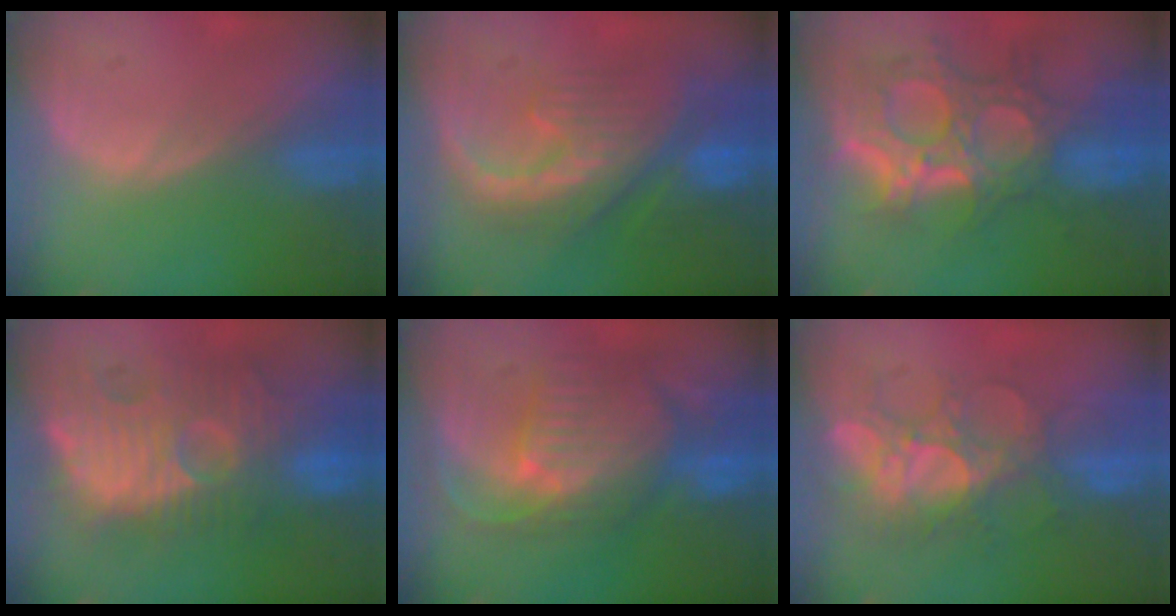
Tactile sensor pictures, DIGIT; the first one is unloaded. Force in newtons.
{"total": 9.9, "press": 9.2, "slide": 3.7}
{"total": 12.0, "press": 10.8, "slide": 5.4}
{"total": 12.4, "press": 12.0, "slide": 3.4}
{"total": 10.5, "press": 9.3, "slide": 4.8}
{"total": 8.2, "press": 7.7, "slide": 2.8}